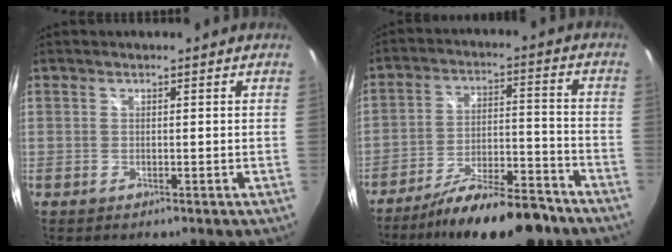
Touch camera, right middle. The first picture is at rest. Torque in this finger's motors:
{"motor_torque": [0.94, -1.20, 0.46, 0.13]}